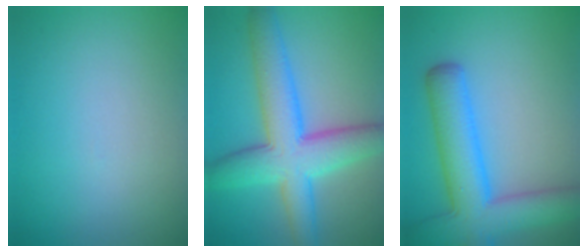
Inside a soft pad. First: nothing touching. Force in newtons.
{"total": 8.2, "press": 8.2, "slide": 0.2}
{"total": 8.5, "press": 8.4, "slide": 0.5}